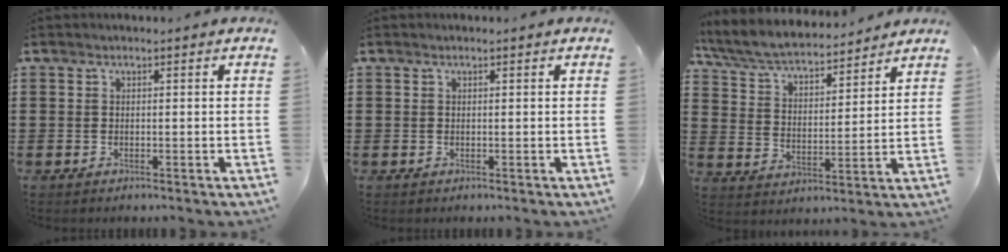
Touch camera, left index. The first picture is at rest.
{"total": 0.0}
{"total": 6.3, "force": [5.9, 0.9, 2.1], "torque": [-0.068, -0.032, 0.100]}